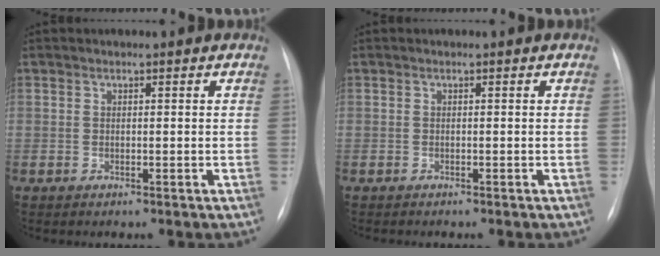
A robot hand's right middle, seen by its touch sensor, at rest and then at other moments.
{"total": 0.8, "force": [-0.7, 0.1, 0.4], "torque": [-0.010, -0.004, -0.008]}